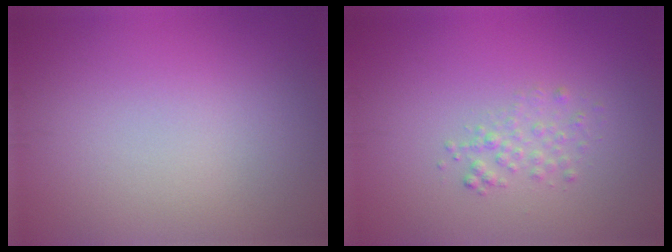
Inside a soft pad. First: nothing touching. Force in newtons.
{"total": 1.4, "press": 1.4, "slide": 0.1}